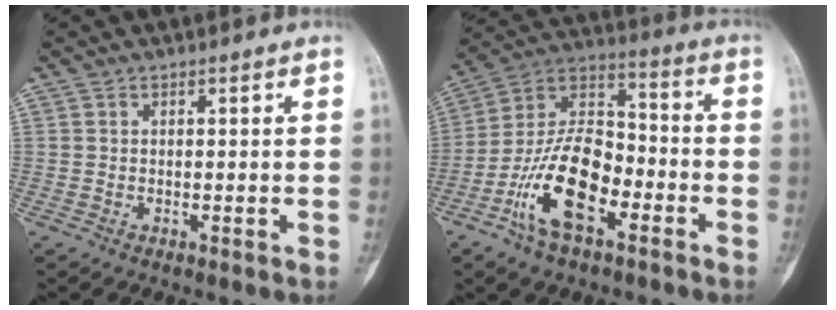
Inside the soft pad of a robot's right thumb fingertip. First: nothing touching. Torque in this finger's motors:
{"motor_torque": [-0.06, 0.53, 1.73, -0.84, 0.19]}